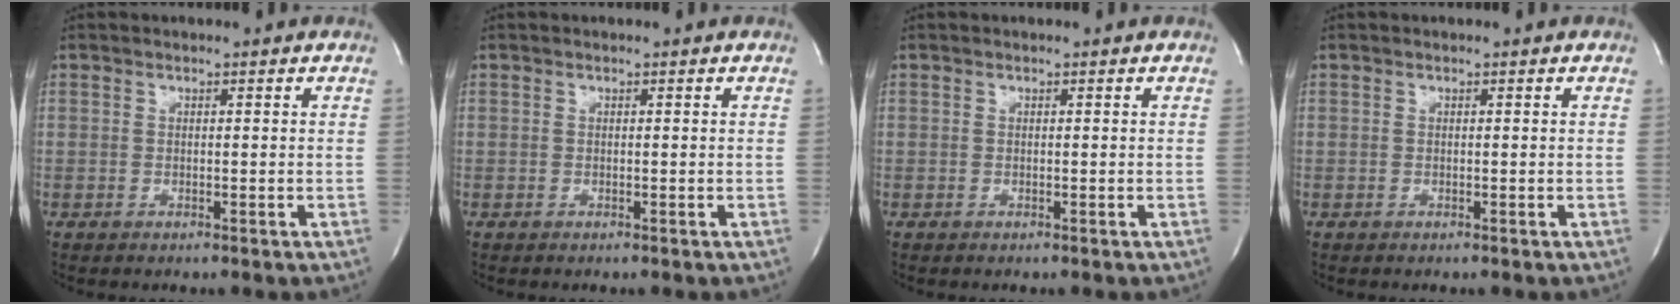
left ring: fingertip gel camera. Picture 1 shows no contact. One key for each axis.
{"total": 0.0}
{"total": 0.0}
{"total": 0.0}